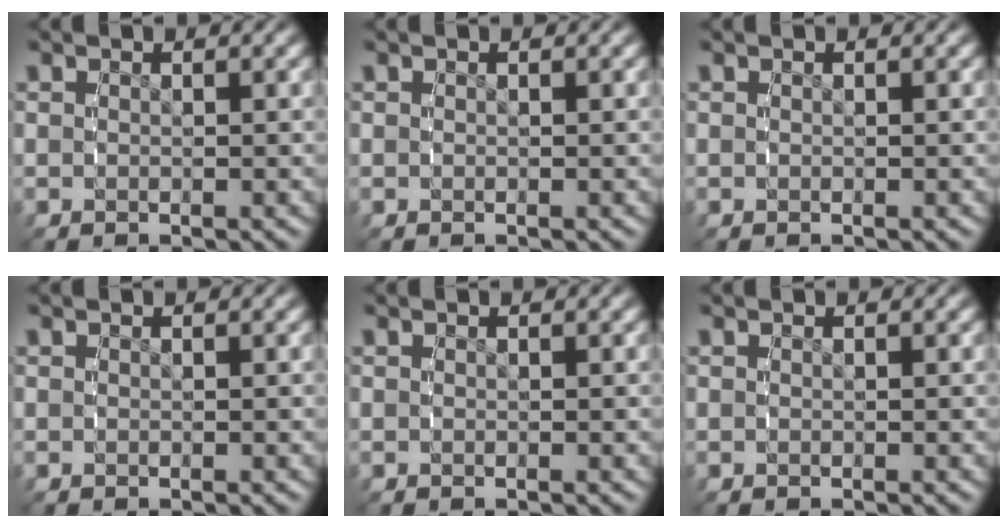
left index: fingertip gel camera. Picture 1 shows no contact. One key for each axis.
{"total": 0.0}
{"total": 0.0}
{"total": 0.0}
{"total": 0.0}
{"total": 0.0}